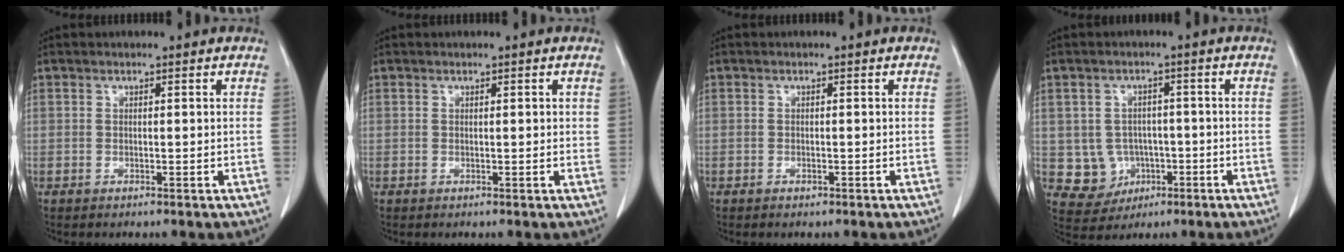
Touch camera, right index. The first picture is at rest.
{"total": 1.1, "force": [0.3, 0.4, 0.9], "torque": [-0.011, 0.002, 0.003]}
{"total": 0.5, "force": [-0.4, 0.2, 0.2], "torque": [-0.007, 0.000, -0.004]}
{"total": 6.4, "force": [-1.0, 6.1, 1.4], "torque": [-0.022, 0.009, -0.002]}